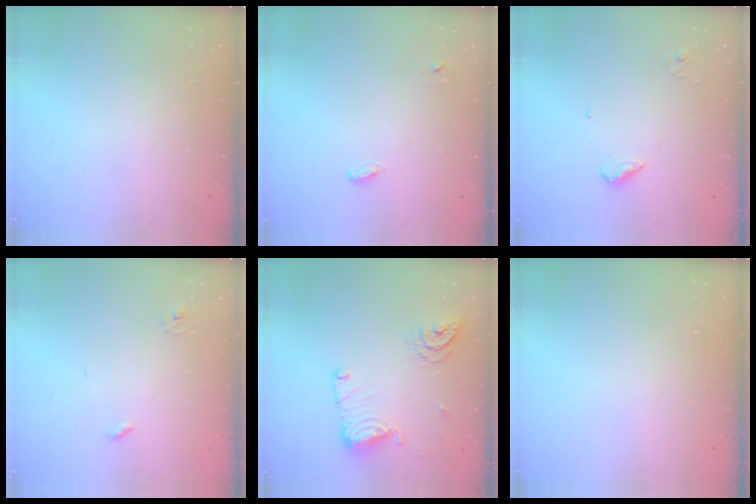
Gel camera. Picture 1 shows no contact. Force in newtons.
{"total": 3.7, "press": 3.3, "slide": 1.6}
{"total": 6.0, "press": 6.0, "slide": 0.6}
{"total": 2.8, "press": 2.8, "slide": 0.3}
{"total": 12.2, "press": 12.1, "slide": 1.2}
{"total": 0.0}